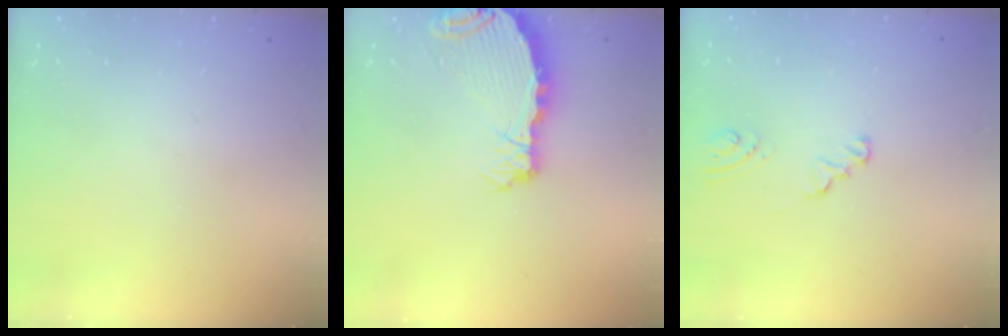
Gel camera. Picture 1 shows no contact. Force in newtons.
{"total": 7.5, "press": 7.4, "slide": 0.8}
{"total": 2.5, "press": 2.5, "slide": 0.3}